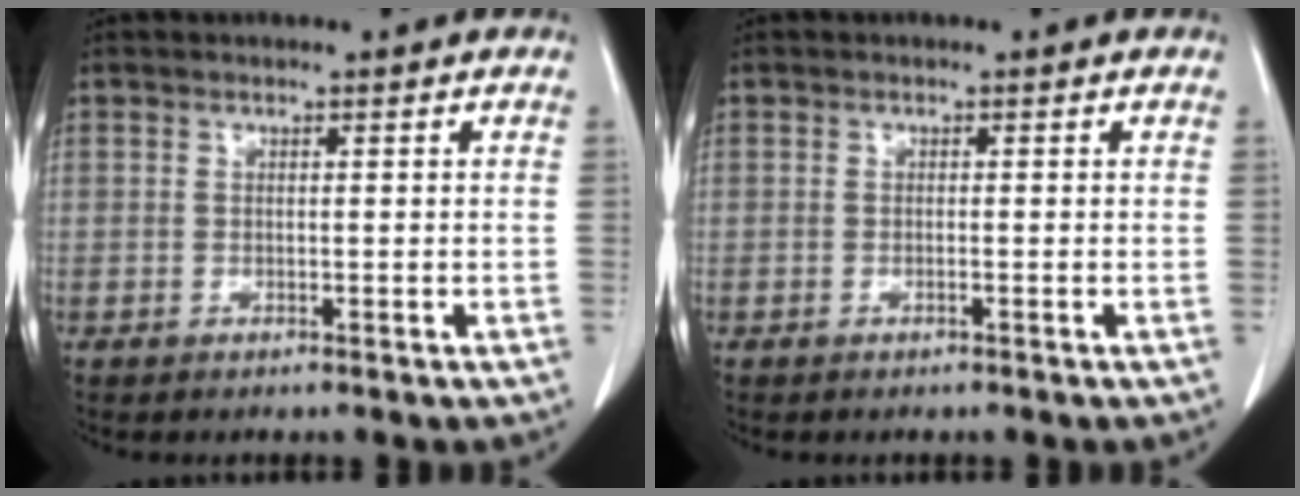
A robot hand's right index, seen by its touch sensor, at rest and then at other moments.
{"total": 0.0}